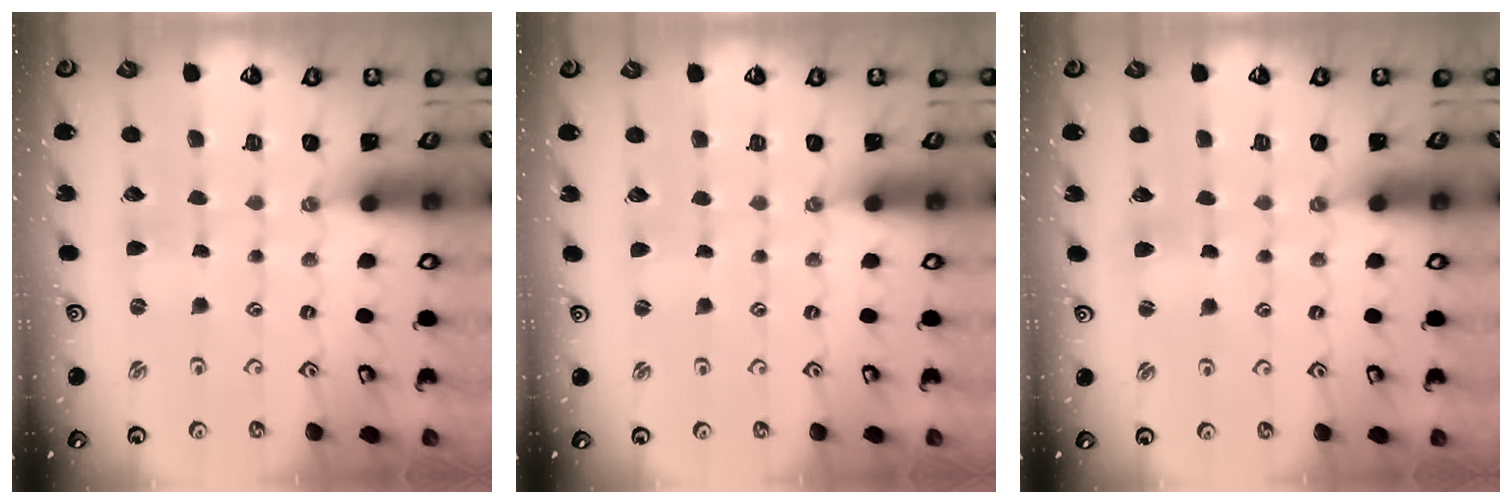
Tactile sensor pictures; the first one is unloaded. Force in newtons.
{"total": 0.0}
{"total": 3.0, "press": 2.9, "slide": 0.4}